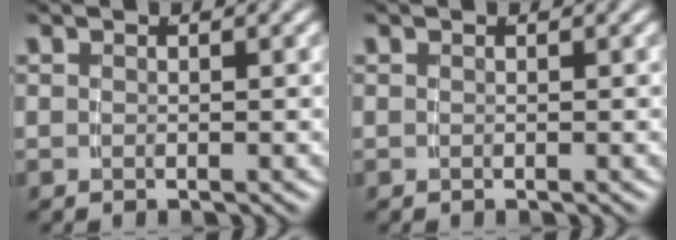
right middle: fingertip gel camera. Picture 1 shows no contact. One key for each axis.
{"total": 0.0}